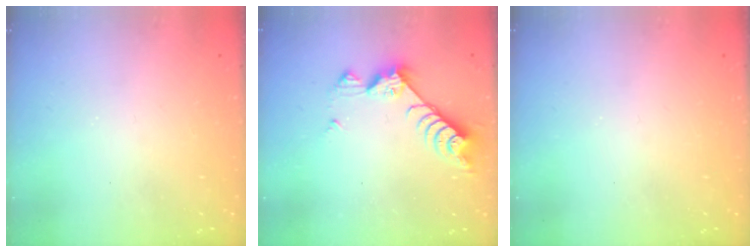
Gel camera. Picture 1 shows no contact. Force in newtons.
{"total": 7.6, "press": 7.6, "slide": 0.6}
{"total": 0.0}